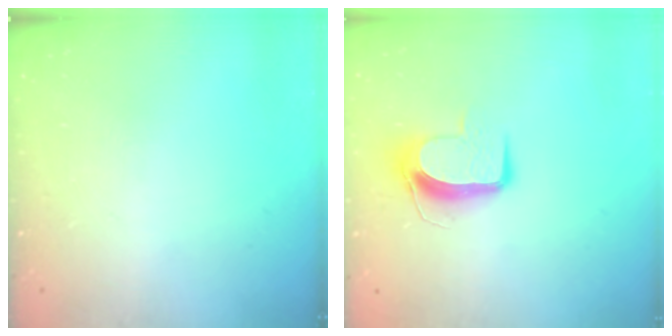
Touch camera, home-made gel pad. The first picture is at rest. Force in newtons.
{"total": 9.8, "press": 9.8, "slide": 0.3}